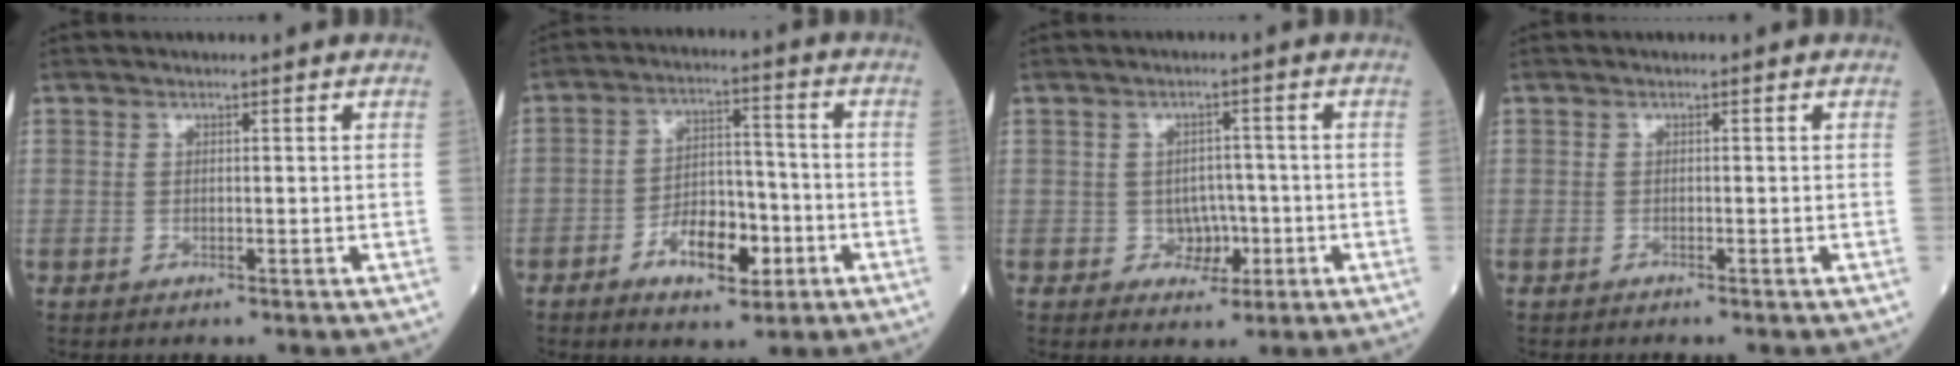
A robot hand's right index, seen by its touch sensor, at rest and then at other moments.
{"total": 8.8, "force": [-3.9, 4.1, 6.7], "torque": [-0.118, 0.012, -0.063]}
{"total": 3.6, "force": [-0.9, 3.0, 1.8], "torque": [-0.014, 0.007, -0.009]}
{"total": 0.9, "force": [-0.8, 0.0, 0.3], "torque": [-0.001, 0.001, -0.013]}